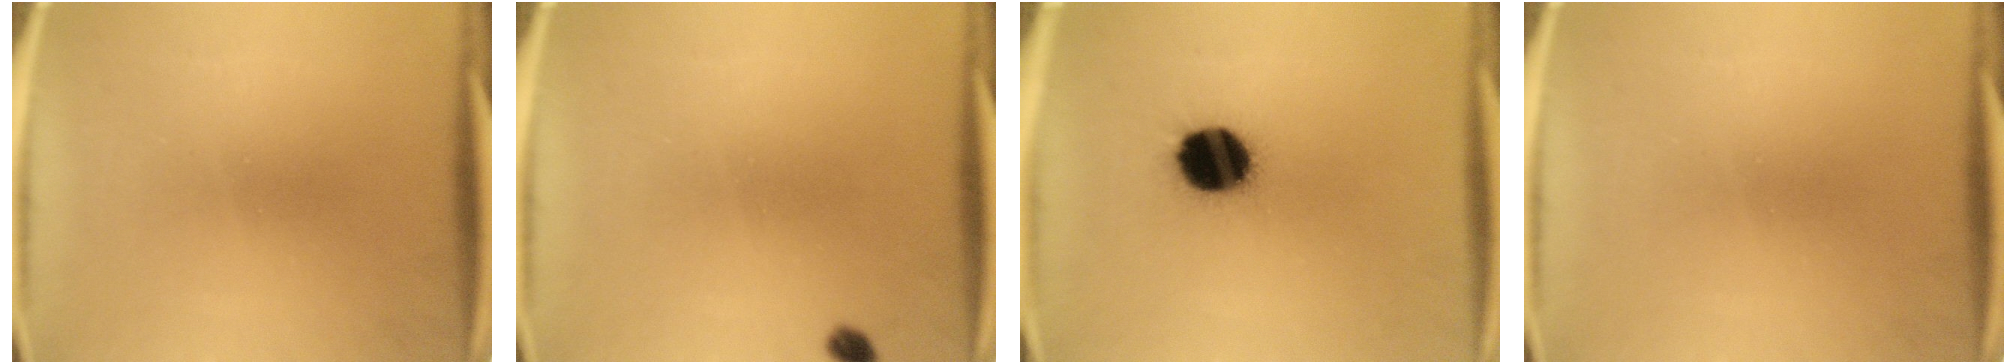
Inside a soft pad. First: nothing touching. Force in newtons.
{"total": 1.5}
{"total": 14.5}
{"total": 0.0}